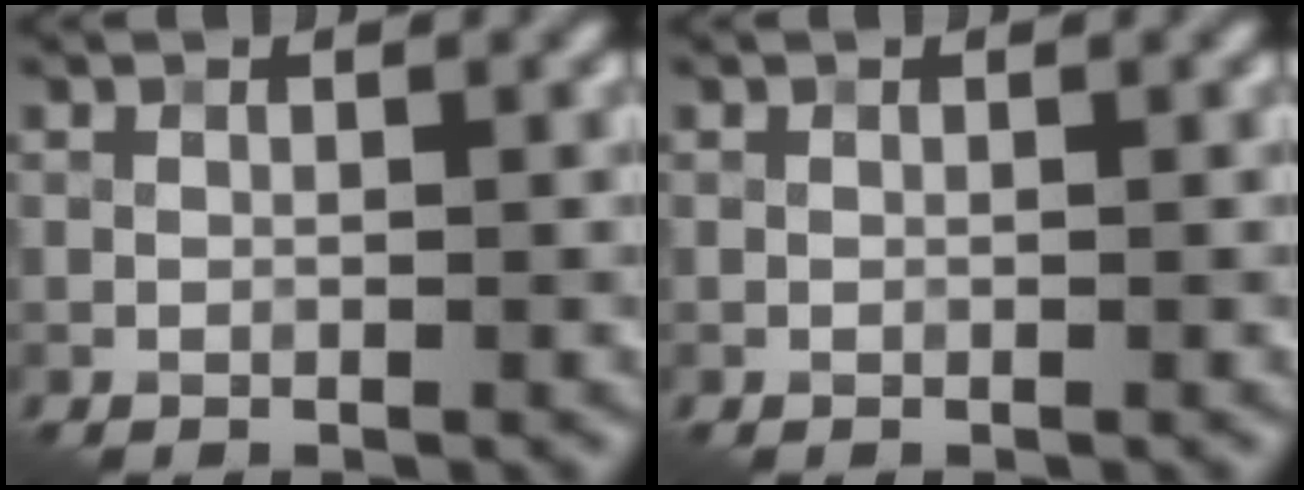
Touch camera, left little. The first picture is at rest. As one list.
[{"total": 0.0}]